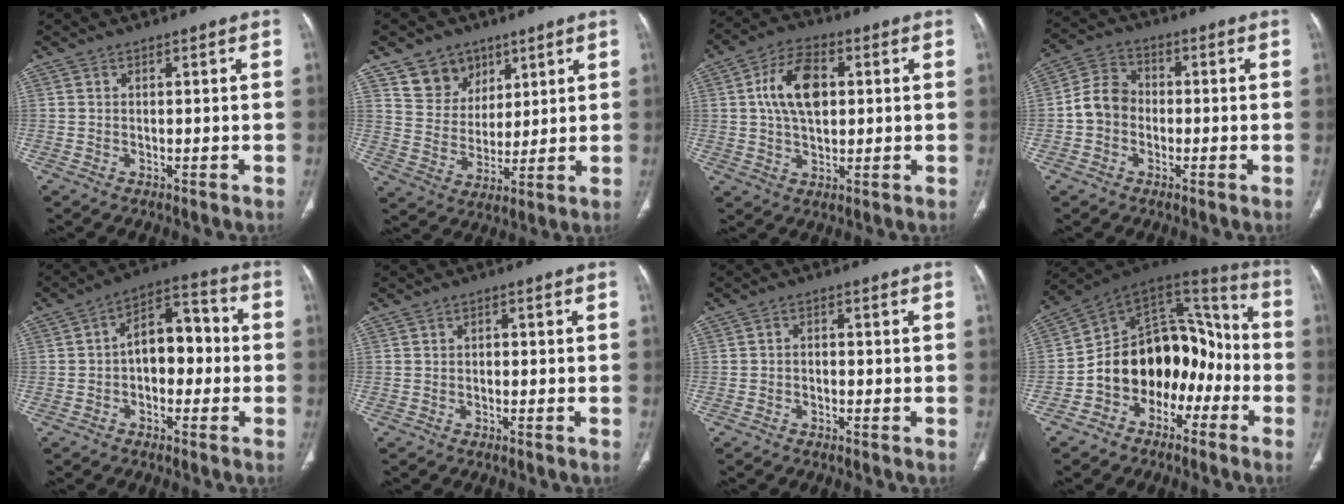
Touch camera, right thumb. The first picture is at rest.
{"total": 9.8, "force": [6.0, 7.4, 2.0], "torque": [0.004, -0.040, 0.117]}
{"total": 11.3, "force": [2.1, 6.7, 8.8], "torque": [-0.147, 0.007, 0.036]}
{"total": 7.2, "force": [-1.2, 6.0, 3.6], "torque": [-0.052, 0.026, -0.035]}
{"total": 10.4, "force": [-0.6, 6.5, 8.1], "torque": [-0.091, 0.039, -0.022]}
{"total": 1.0, "force": [-0.1, 0.7, 0.6], "torque": [-0.008, 0.005, -0.002]}
{"total": 1.4, "force": [-0.6, 1.1, 0.7], "torque": [-0.005, 0.008, -0.013]}
{"total": 17.6, "force": [-5.6, 13.0, 10.4], "torque": [-0.104, 0.101, -0.096]}